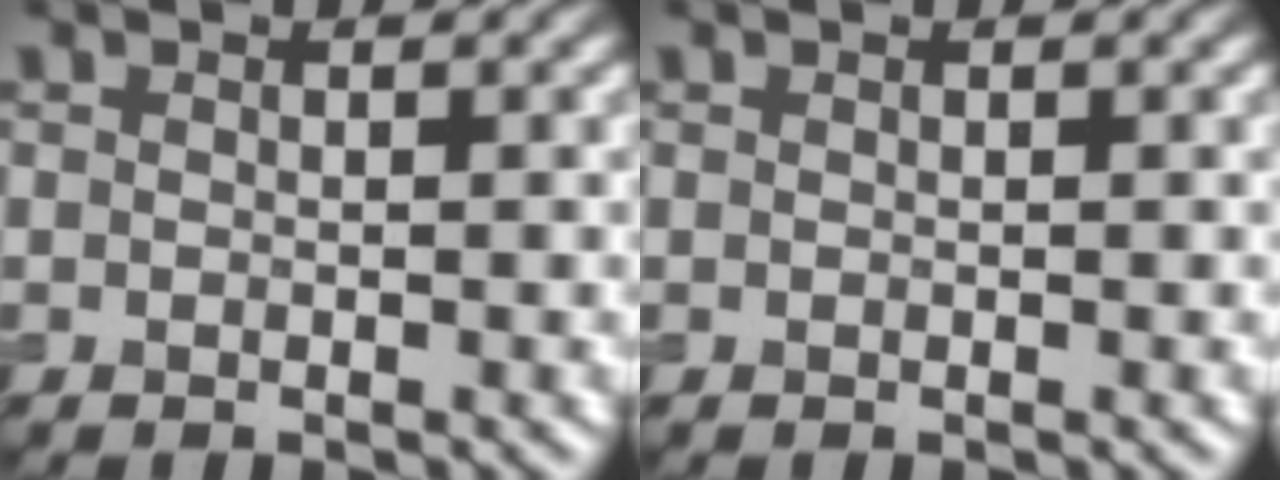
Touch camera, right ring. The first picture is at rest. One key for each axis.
{"total": 0.0}